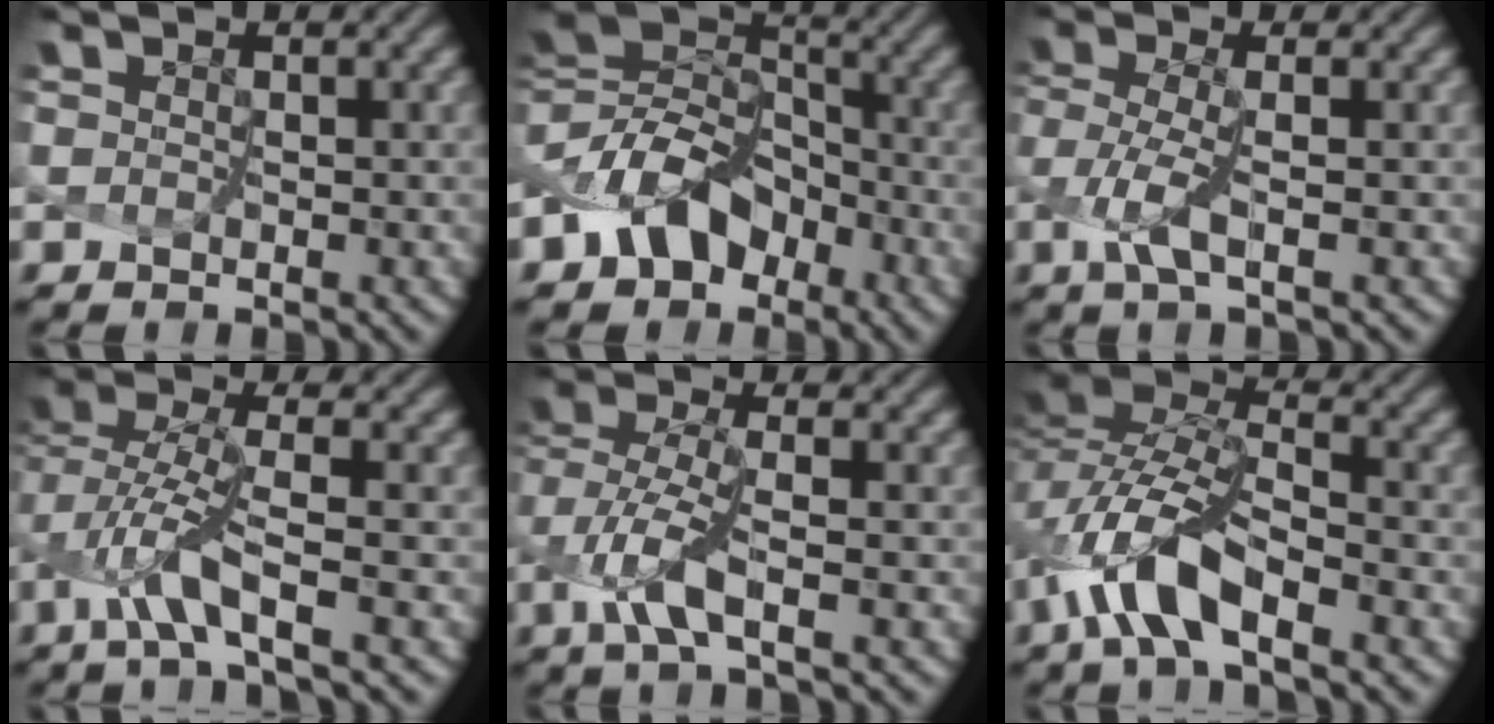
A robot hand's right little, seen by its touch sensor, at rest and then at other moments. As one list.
[{"total": 7.4, "force": [-3.2, 5.3, 4.1], "torque": [-0.079, 0.007, -0.070]}, {"total": 2.8, "force": [-0.9, 0.6, 2.5], "torque": [-0.070, 0.001, -0.015]}, {"total": 3.8, "force": [-1.7, 0.2, 3.4], "torque": [-0.082, 0.001, -0.032]}, {"total": 3.8, "force": [-1.3, 1.0, 3.4], "torque": [-0.089, 0.001, -0.020]}, {"total": 7.4, "force": [-4.0, 2.5, 5.6], "torque": [-0.125, 0.007, -0.080]}]